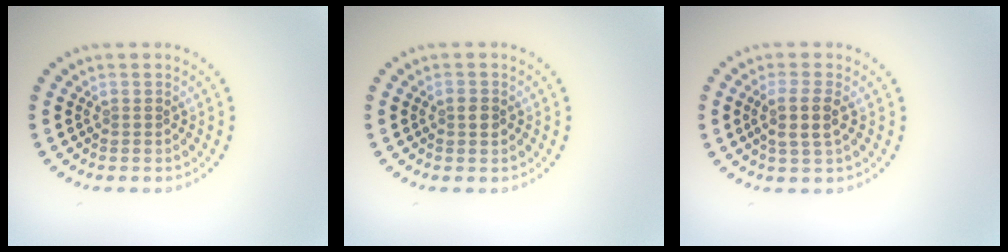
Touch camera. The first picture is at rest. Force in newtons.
{"total": 1.5, "press": 1.5, "slide": 0.1}
{"total": 2.6, "press": 2.3, "slide": 1.2}